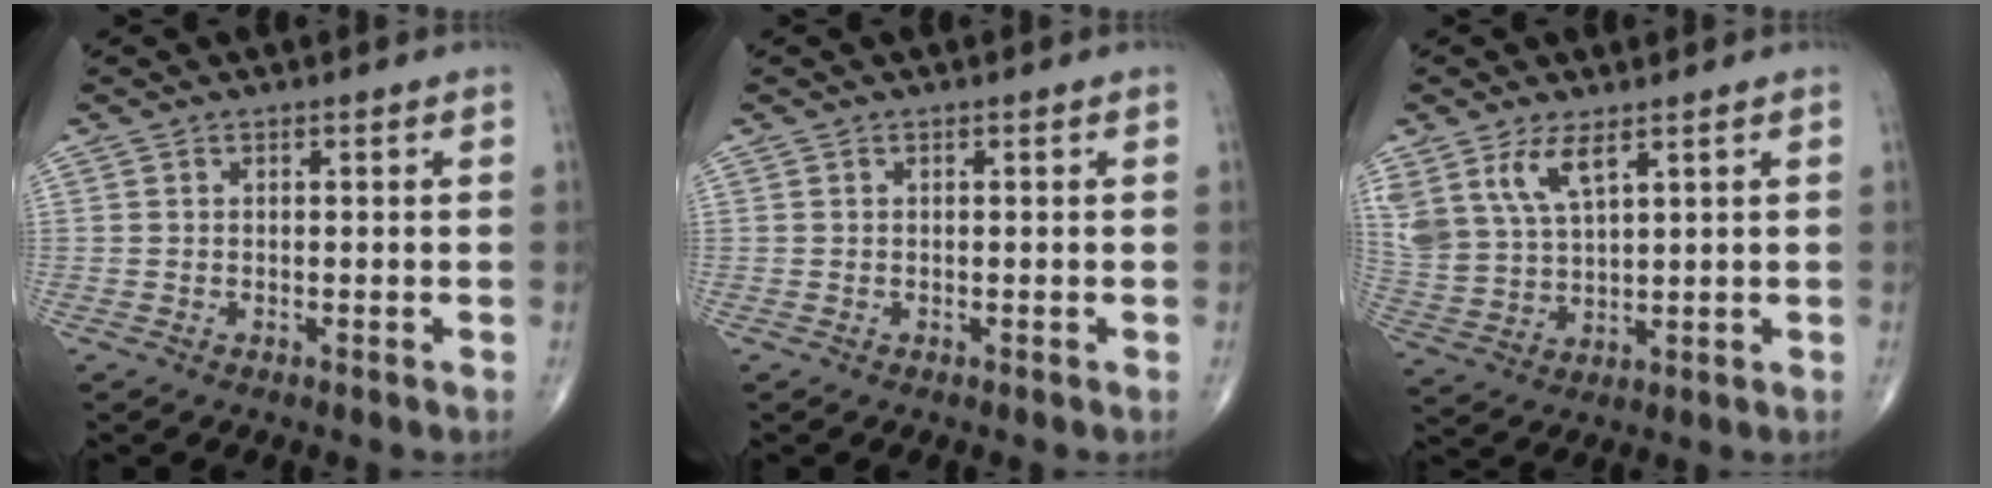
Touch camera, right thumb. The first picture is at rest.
{"total": 0.0}
{"total": 9.9, "force": [5.7, 4.5, 6.8], "torque": [-0.139, -0.018, 0.125]}